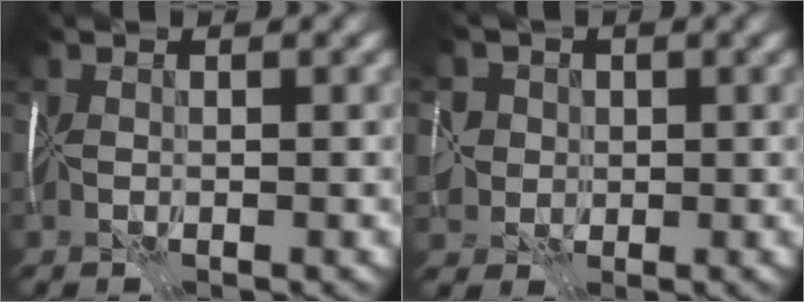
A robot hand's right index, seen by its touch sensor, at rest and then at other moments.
{"total": 4.5, "force": [0.7, 4.2, 1.6], "torque": [-0.021, 0.017, 0.000]}